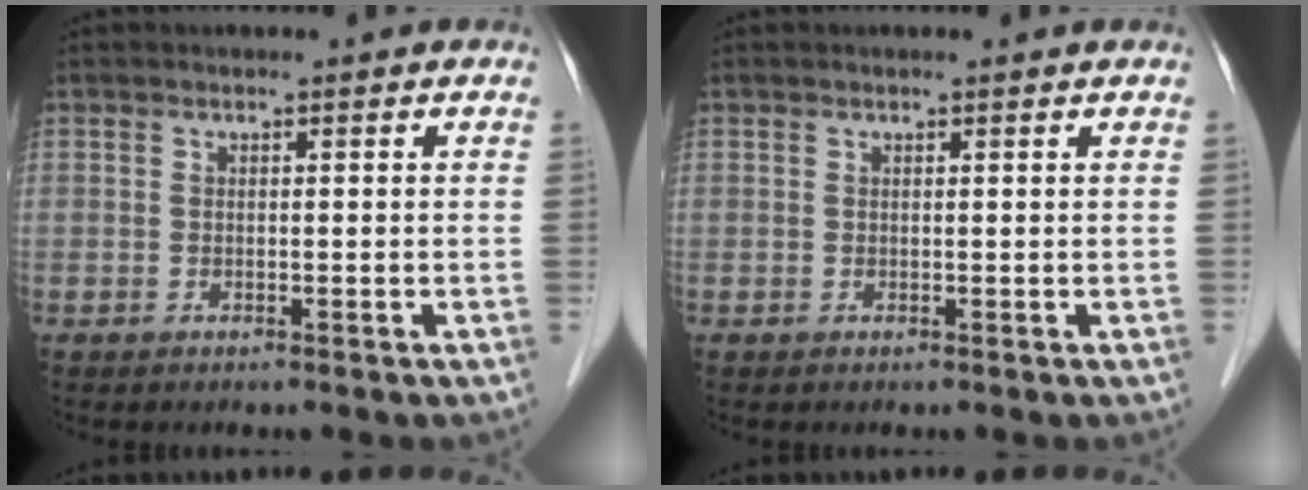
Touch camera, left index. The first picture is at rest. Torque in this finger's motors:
{"motor_torque": [0.05, -0.43, 0.03, 0.00]}